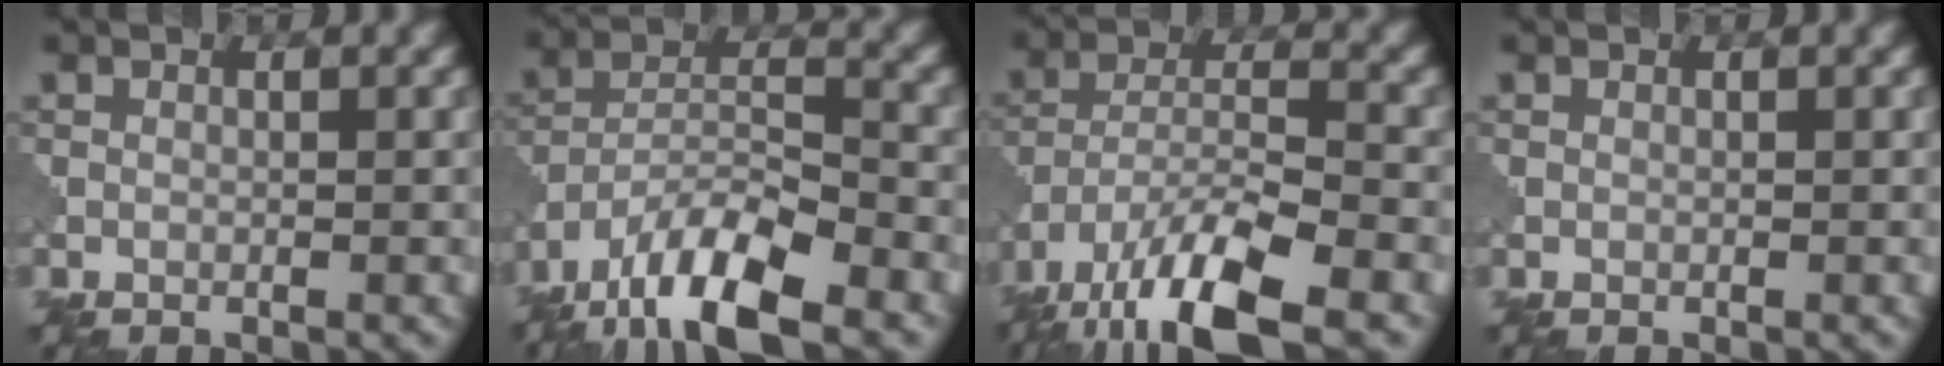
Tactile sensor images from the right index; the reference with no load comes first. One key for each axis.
{"total": 10.5, "fx": -7.6, "fy": 3.0, "fz": 6.6, "tx": -0.110, "ty": 0.002, "tz": -0.147}
{"total": 11.8, "fx": -8.1, "fy": 3.4, "fz": 7.8, "tx": -0.146, "ty": -0.008, "tz": -0.158}
{"total": 0.0}